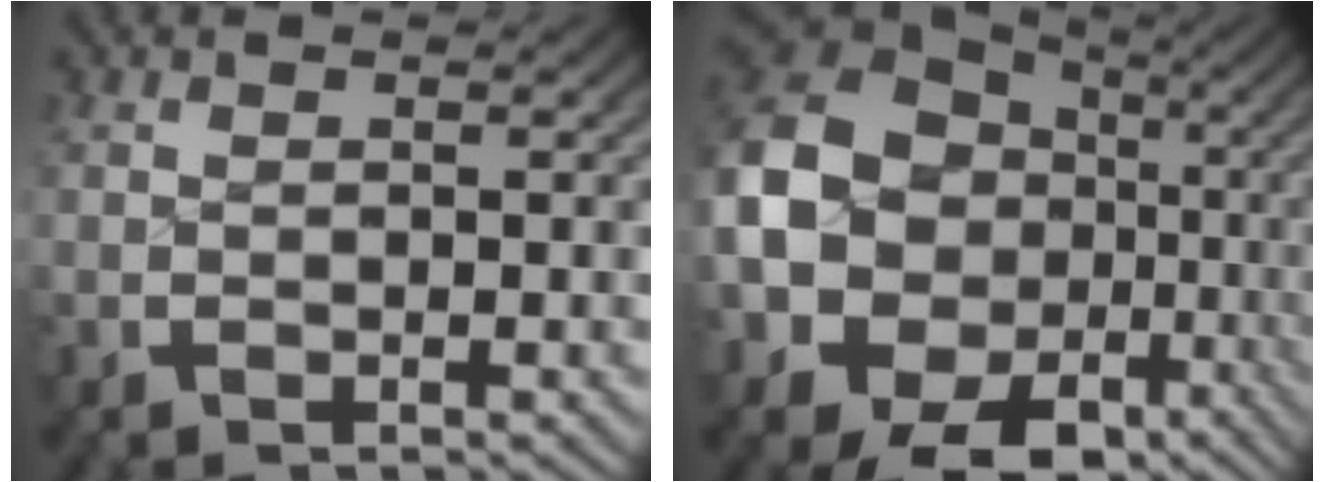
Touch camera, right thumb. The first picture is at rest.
{"total": 16.3, "force": [-3.2, 13.0, 9.2], "torque": [-0.234, -0.078, -0.023]}